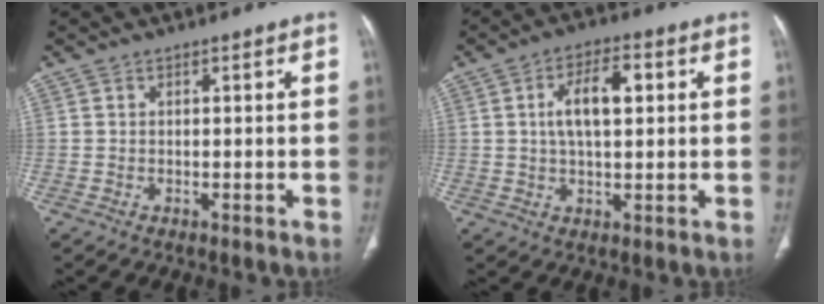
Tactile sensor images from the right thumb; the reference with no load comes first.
{"total": 8.4, "force": [1.7, 4.0, 7.3], "torque": [-0.122, 0.012, 0.026]}